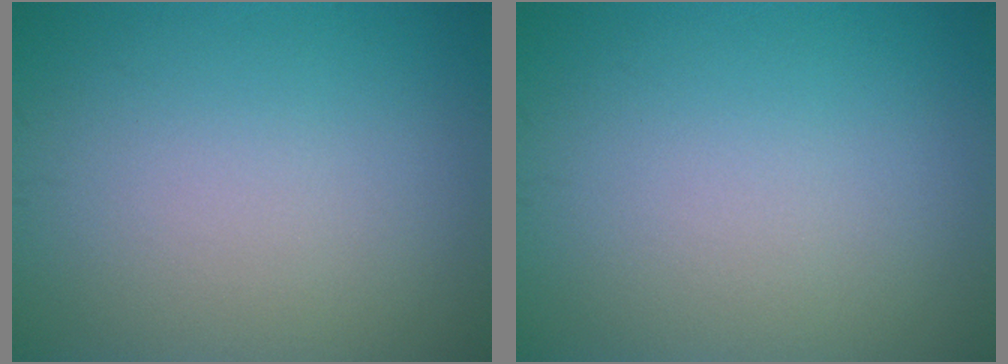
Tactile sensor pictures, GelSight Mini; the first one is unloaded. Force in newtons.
{"total": 0.0}